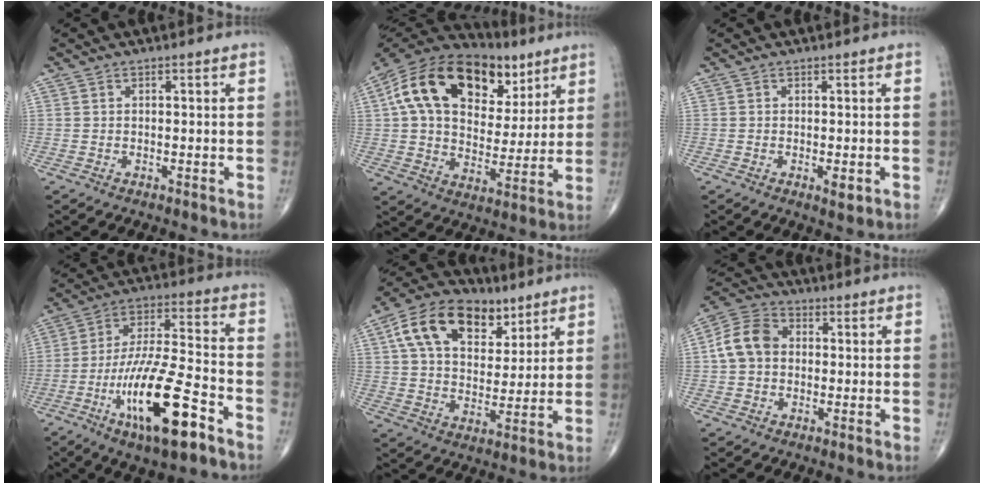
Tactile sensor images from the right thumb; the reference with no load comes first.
{"total": 25.7, "force": [10.6, 15.9, 17.2], "torque": [-0.277, 0.016, 0.175]}
{"total": 1.9, "force": [-0.6, 0.7, 1.7], "torque": [-0.026, -0.005, -0.007]}
{"total": 19.5, "force": [-9.3, 5.2, 16.3], "torque": [-0.312, 0.046, -0.156]}
{"total": 17.5, "force": [8.1, 11.0, 10.9], "torque": [-0.159, -0.010, 0.139]}
{"total": 8.6, "force": [0.4, 6.7, 5.3], "torque": [-0.095, 0.026, -0.004]}